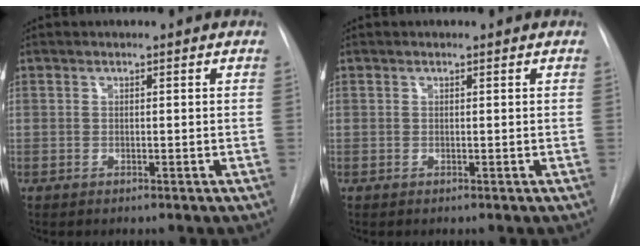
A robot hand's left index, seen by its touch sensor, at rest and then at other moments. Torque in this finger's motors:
{"motor_torque": [0.25, -0.15, -0.02, -0.01]}